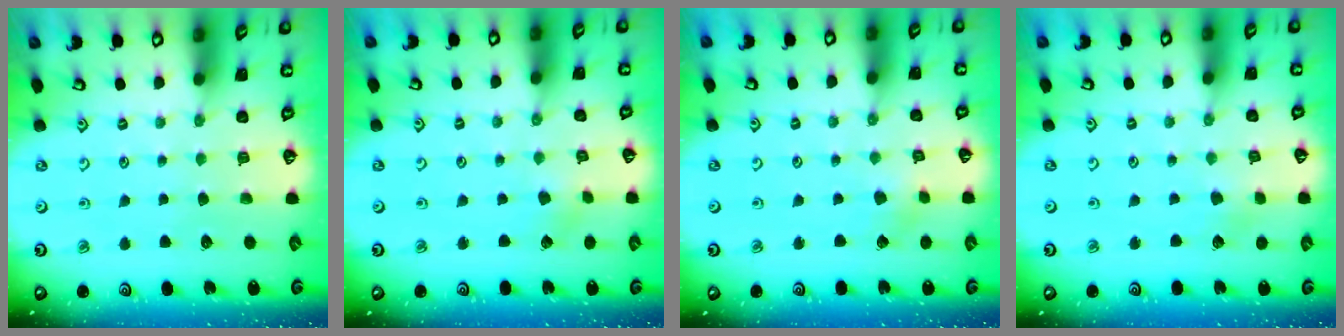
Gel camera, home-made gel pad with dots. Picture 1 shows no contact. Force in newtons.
{"total": 1.6, "press": 1.6, "slide": 0.2}
{"total": 2.9, "press": 2.9, "slide": 0.2}
{"total": 1.6, "press": 1.6, "slide": 0.2}